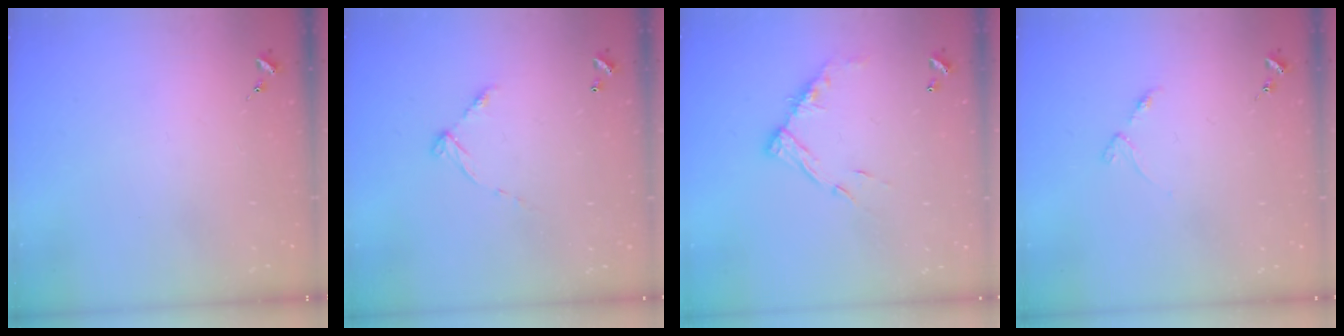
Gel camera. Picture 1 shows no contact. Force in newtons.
{"total": 5.8, "press": 5.8, "slide": 0.4}
{"total": 12.1, "press": 12.1, "slide": 1.1}
{"total": 3.5, "press": 3.5, "slide": 0.4}